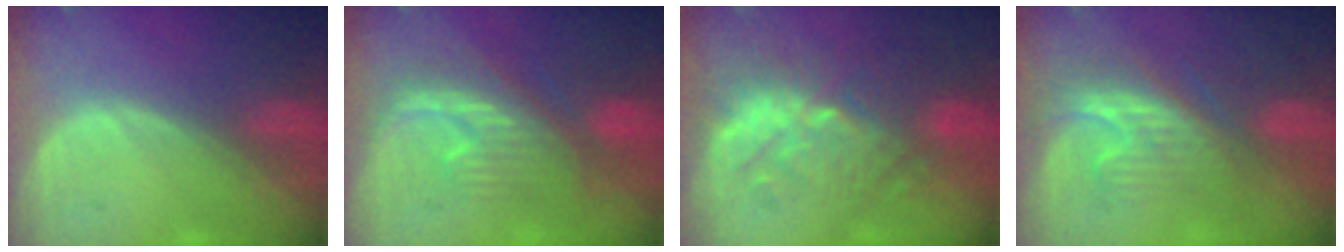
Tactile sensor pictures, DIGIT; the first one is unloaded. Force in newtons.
{"total": 8.1, "press": 8.1, "slide": 1.0}
{"total": 9.2, "press": 9.1, "slide": 1.6}
{"total": 8.7, "press": 7.5, "slide": 4.5}